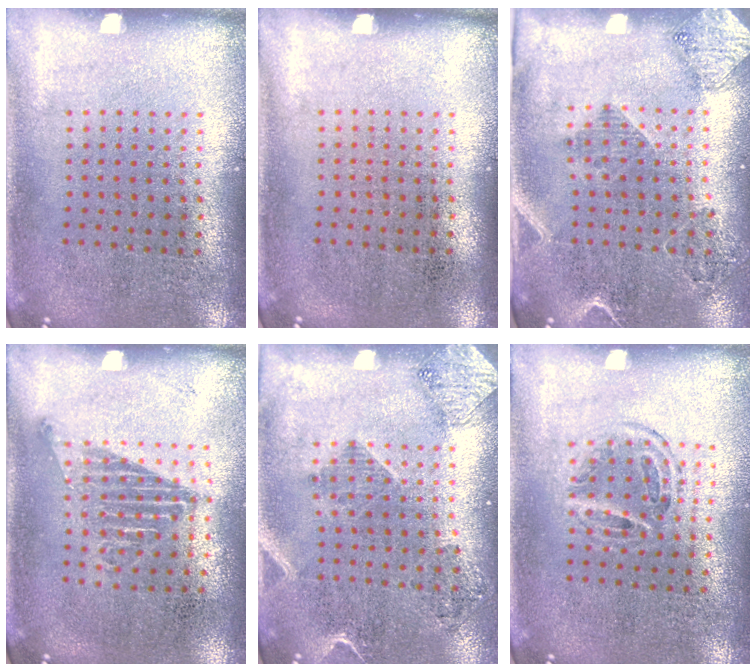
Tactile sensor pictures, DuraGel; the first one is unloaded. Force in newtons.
{"total": 0.0}
{"total": 1.8, "press": 1.6, "slide": 0.8}
{"total": 1.1, "press": 1.0, "slide": 0.6}
{"total": 1.9, "press": 1.6, "slide": 1.0}
{"total": 1.0, "press": 1.0, "slide": 0.4}